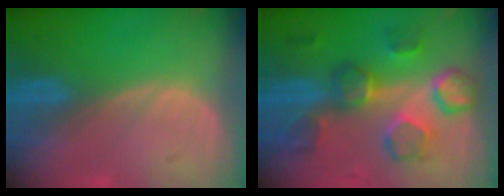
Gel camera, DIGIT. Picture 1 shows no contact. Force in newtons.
{"total": 8.9, "press": 8.8, "slide": 0.9}